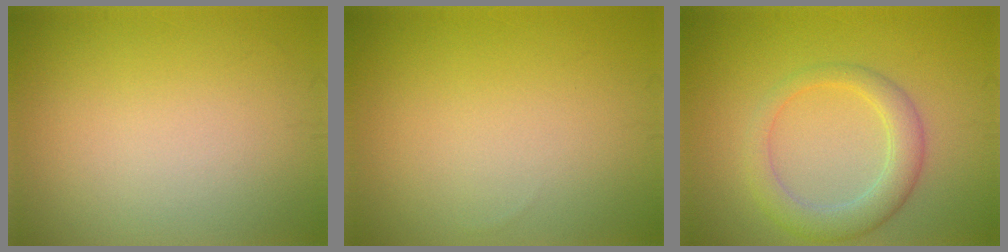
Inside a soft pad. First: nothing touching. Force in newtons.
{"total": 0.0}
{"total": 4.0, "press": 3.9, "slide": 0.5}